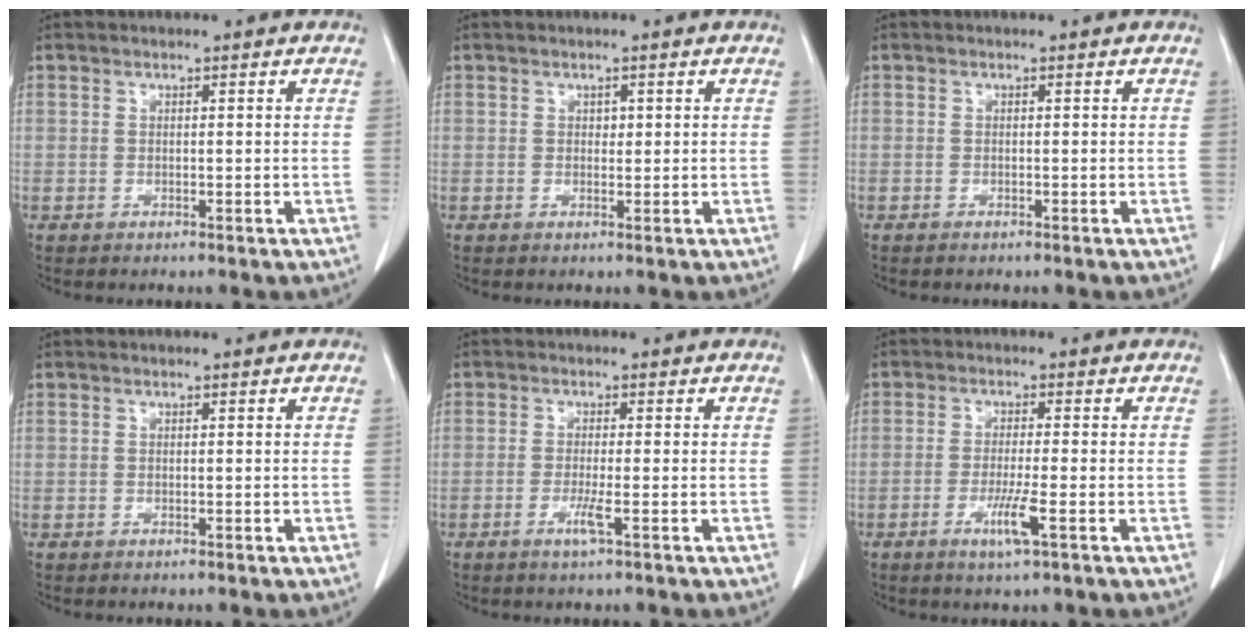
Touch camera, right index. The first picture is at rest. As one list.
[{"total": 0.9, "force": [0.3, 0.7, 0.5], "torque": [-0.004, 0.001, 0.004]}, {"total": 0.6, "force": [-0.5, 0.0, 0.2], "torque": [-0.008, -0.001, -0.008]}, {"total": 0.0}, {"total": 2.4, "force": [-1.0, -0.2, 2.2], "torque": [-0.042, -0.004, -0.019]}, {"total": 4.2, "force": [-1.7, -0.3, 3.9], "torque": [-0.074, -0.010, -0.031]}]